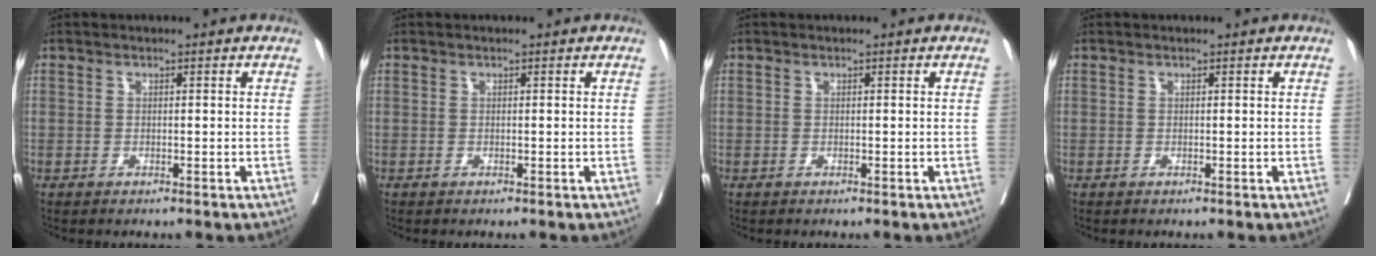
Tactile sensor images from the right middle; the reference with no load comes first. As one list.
[{"total": 0.0}, {"total": 0.0}, {"total": 0.0}]